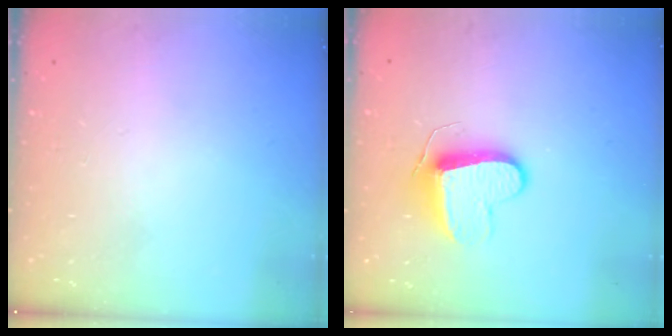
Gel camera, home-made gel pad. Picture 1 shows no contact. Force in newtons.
{"total": 9.7, "press": 9.7, "slide": 0.4}